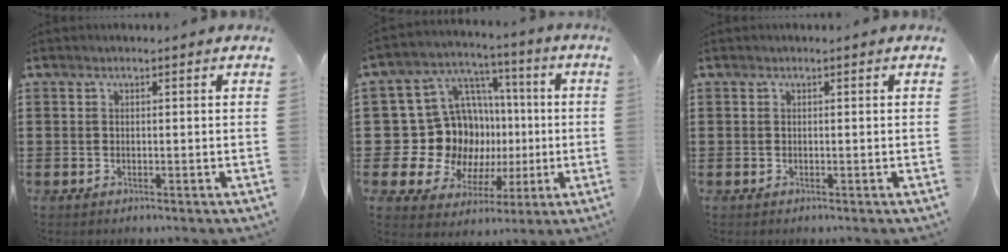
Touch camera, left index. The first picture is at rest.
{"total": 15.5, "force": [-0.5, 14.4, 5.7], "torque": [-0.148, -0.018, 0.022]}
{"total": 0.0}